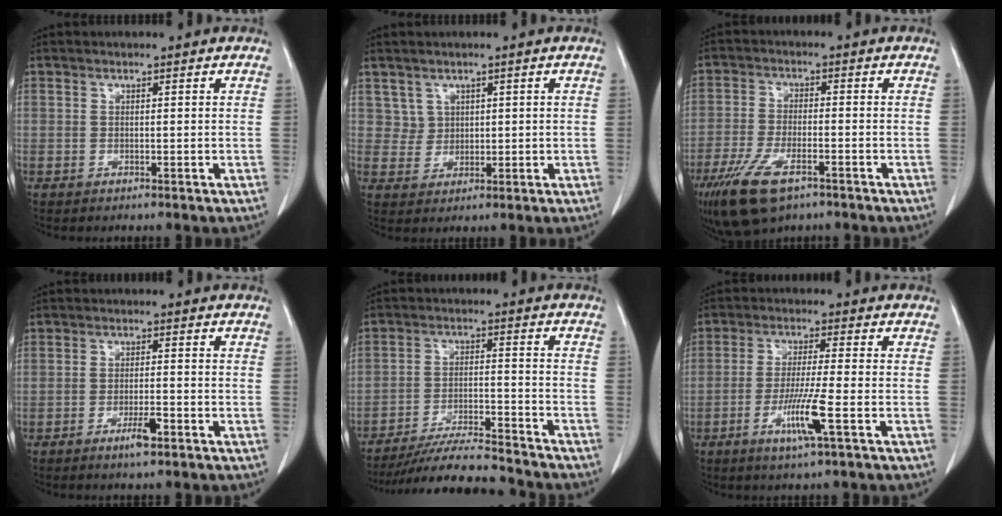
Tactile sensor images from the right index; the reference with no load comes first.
{"total": 3.0, "force": [1.4, 2.6, -0.1], "torque": [0.017, 0.007, 0.025]}
{"total": 10.4, "force": [-6.5, 3.7, 7.3], "torque": [-0.145, -0.019, -0.113]}
{"total": 3.2, "force": [-1.8, 0.3, 2.6], "torque": [-0.041, 0.000, -0.029]}
{"total": 13.8, "force": [-12.9, 0.7, 4.6], "torque": [-0.070, -0.004, -0.205]}
{"total": 7.1, "force": [-2.8, -0.6, 6.5], "torque": [-0.121, -0.015, -0.052]}